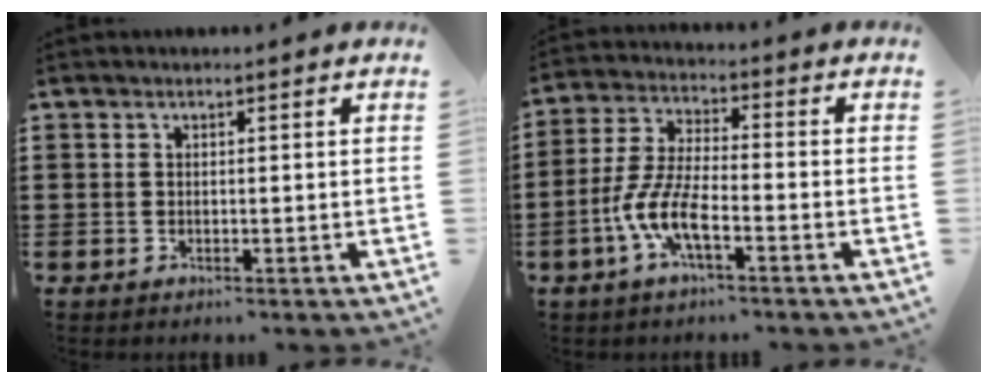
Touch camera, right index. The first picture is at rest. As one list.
[{"total": 7.7, "force": [-3.7, 1.9, 6.4], "torque": [-0.163, -0.018, -0.077]}]